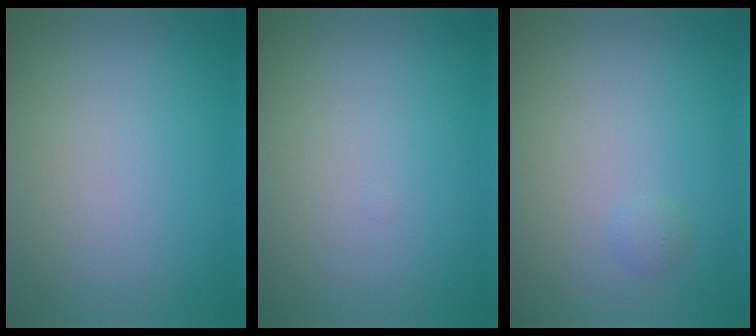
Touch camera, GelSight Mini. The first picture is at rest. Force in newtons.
{"total": 0.0}
{"total": 0.6, "press": 0.6, "slide": 0.0}